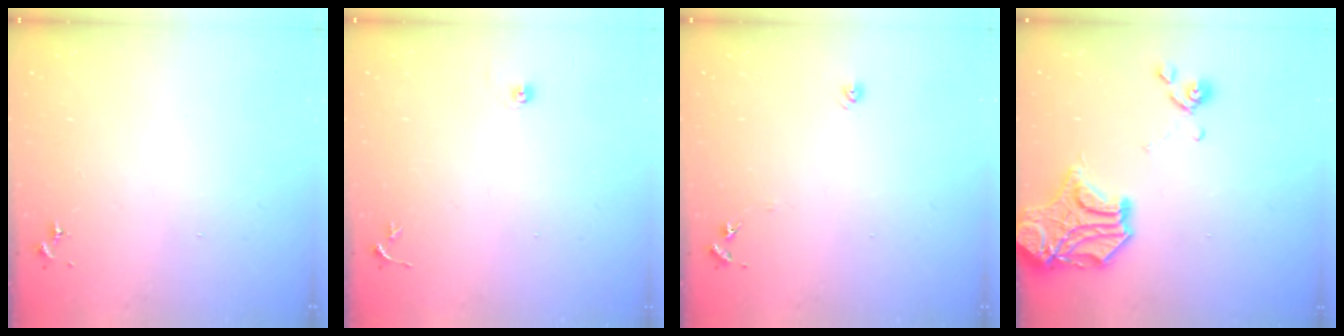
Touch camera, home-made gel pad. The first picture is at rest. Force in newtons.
{"total": 5.1, "press": 5.0, "slide": 0.4}
{"total": 5.9, "press": 5.9, "slide": 0.5}
{"total": 15.9, "press": 15.6, "slide": 2.9}